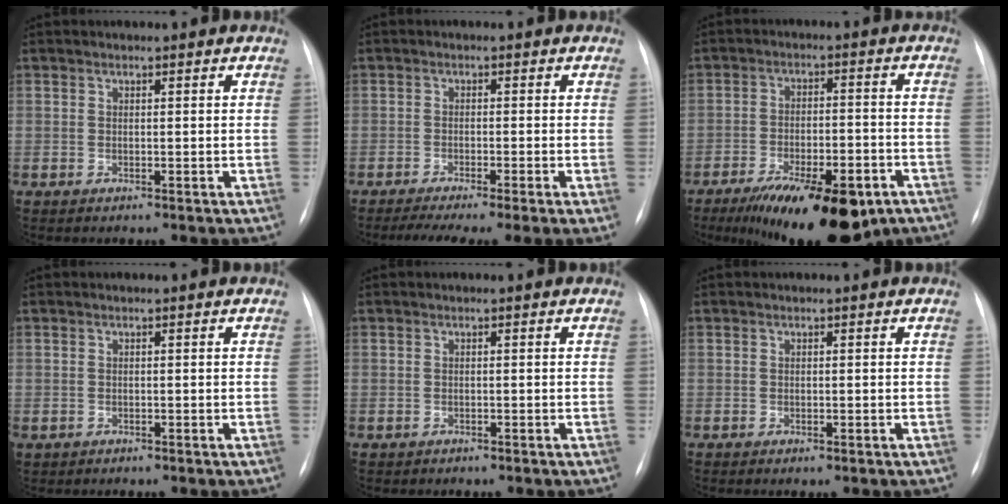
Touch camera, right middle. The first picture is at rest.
{"total": 10.0, "force": [-7.1, 0.5, 7.0], "torque": [-0.104, -0.018, -0.111]}
{"total": 17.3, "force": [-11.0, 6.1, 12.0], "torque": [-0.150, -0.005, -0.164]}
{"total": 0.5, "force": [-0.2, 0.5, 0.1], "torque": [-0.004, 0.002, 0.000]}
{"total": 0.5, "force": [-0.3, 0.4, 0.0], "torque": [-0.007, 0.003, -0.004]}
{"total": 0.5, "force": [-0.3, 0.2, 0.4], "torque": [-0.007, -0.001, -0.002]}